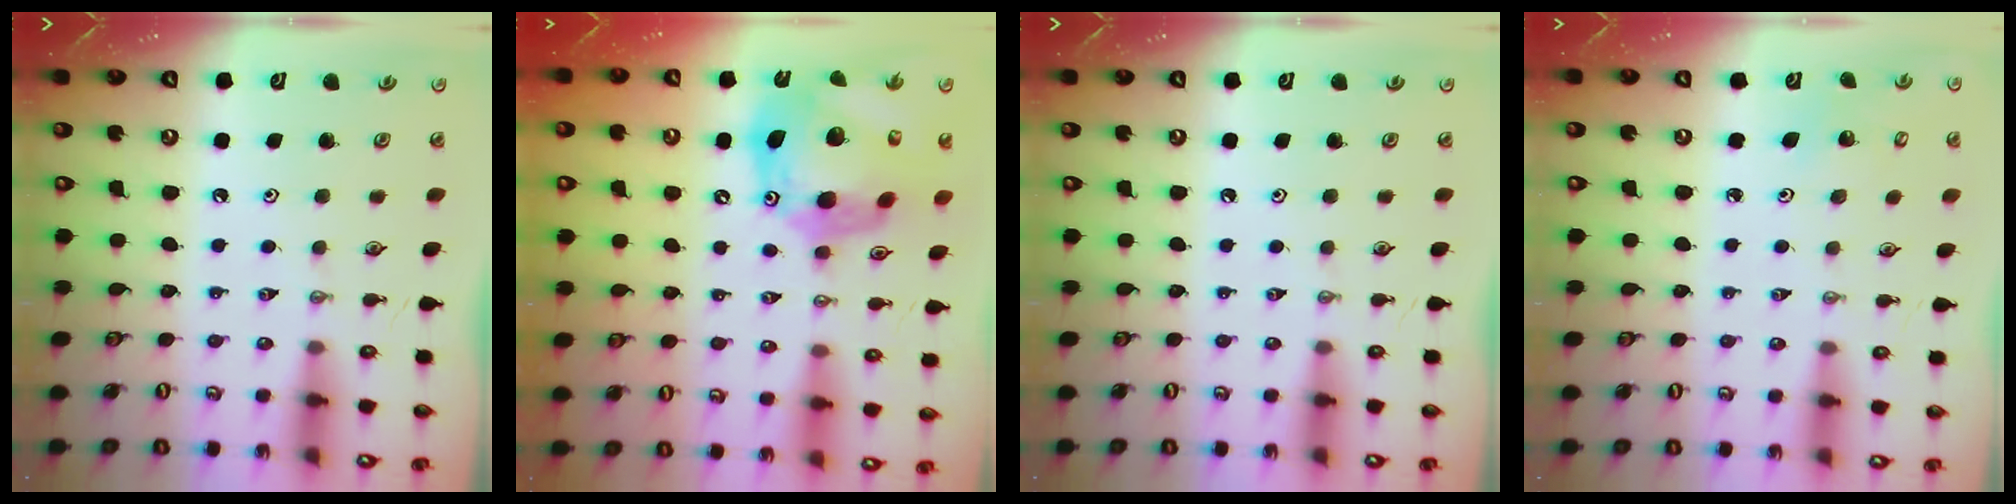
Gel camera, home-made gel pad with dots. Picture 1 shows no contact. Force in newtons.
{"total": 20.7, "press": 20.6, "slide": 2.0}
{"total": 0.0}
{"total": 2.0, "press": 2.0, "slide": 0.2}